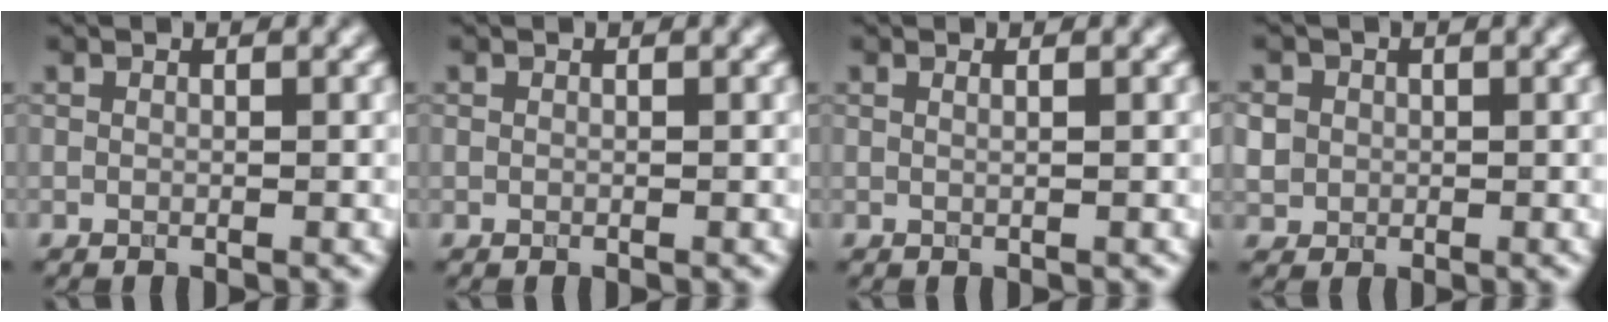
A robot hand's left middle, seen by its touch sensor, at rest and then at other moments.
{"total": 0.0}
{"total": 1.1, "force": [0.4, 0.5, 0.8], "torque": [-0.004, -0.004, -0.004]}
{"total": 2.2, "force": [0.0, 2.1, 0.7], "torque": [-0.019, 0.005, 0.010]}